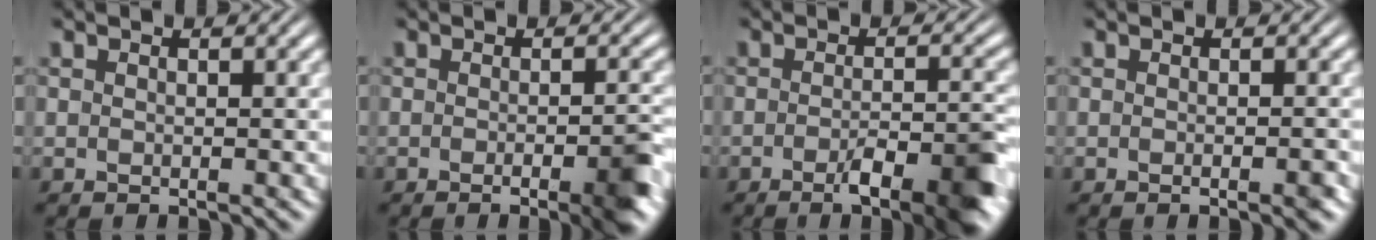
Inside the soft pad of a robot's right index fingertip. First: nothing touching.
{"total": 3.7, "force": [-1.7, 0.5, 3.2], "torque": [-0.039, 0.000, -0.033]}
{"total": 6.4, "force": [-3.0, 1.3, 5.5], "torque": [-0.072, -0.009, -0.051]}
{"total": 1.1, "force": [-0.7, 0.1, 0.7], "torque": [-0.010, 0.006, -0.016]}